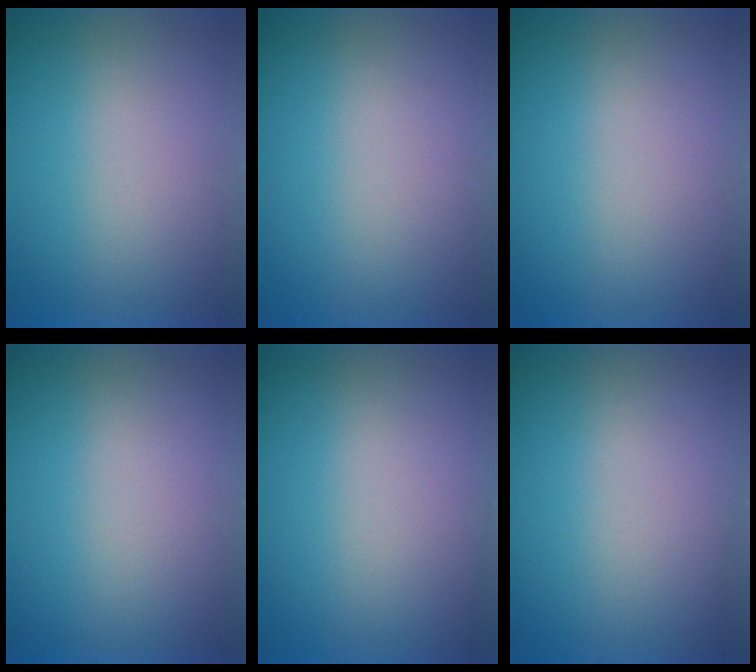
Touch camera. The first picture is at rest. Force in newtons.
{"total": 2.7}
{"total": 2.6}
{"total": 2.3}
{"total": 2.2}
{"total": 2.6}